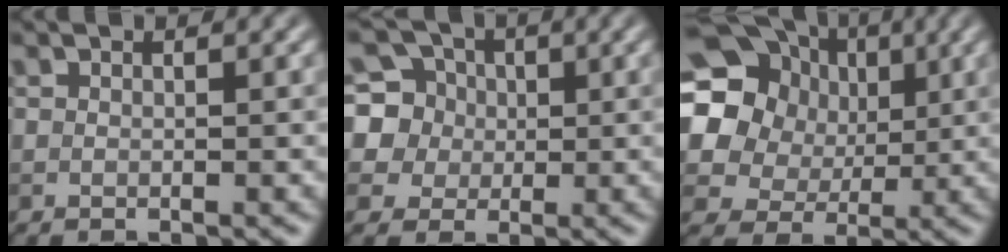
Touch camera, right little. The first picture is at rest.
{"total": 9.0, "force": [2.6, 8.2, 2.5], "torque": [-0.080, 0.041, 0.039]}
{"total": 16.5, "force": [5.2, 14.3, 6.4], "torque": [-0.161, 0.015, 0.092]}